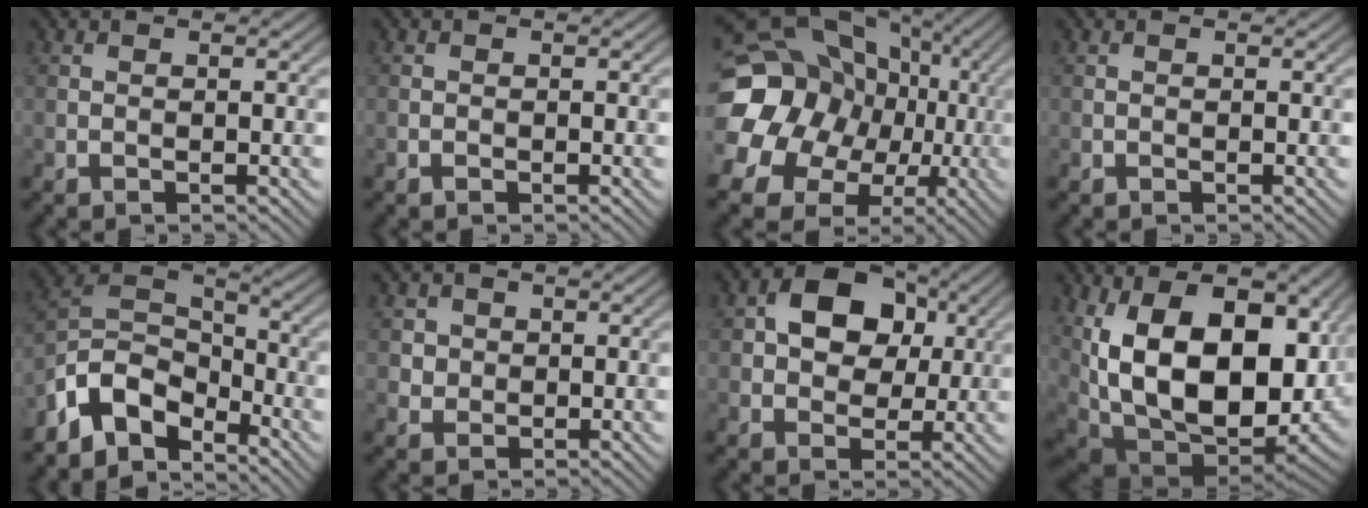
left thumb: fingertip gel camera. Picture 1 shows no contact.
{"total": 0.7, "force": [-0.4, 0.4, 0.3], "torque": [-0.004, -0.003, -0.007]}
{"total": 19.3, "force": [1.7, 16.6, 9.7], "torque": [-0.237, -0.008, 0.019]}
{"total": 0.0}
{"total": 8.7, "force": [-5.8, 4.7, 4.5], "torque": [-0.085, 0.004, -0.134]}
{"total": 2.8, "force": [0.7, 2.6, 0.7], "torque": [-0.025, -0.008, 0.017]}
{"total": 8.6, "force": [2.0, 6.4, 5.3], "torque": [-0.092, 0.013, 0.020]}
{"total": 21.0, "force": [2.7, 11.4, 17.3], "torque": [-0.319, -0.020, 0.071]}